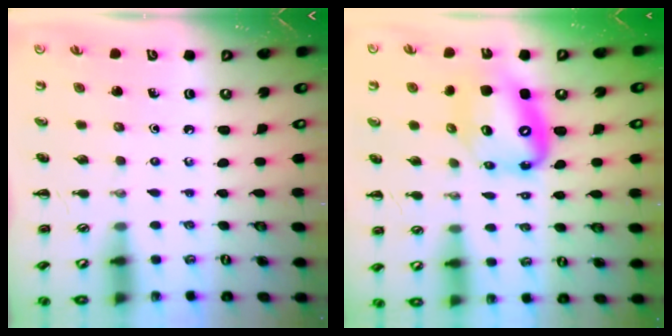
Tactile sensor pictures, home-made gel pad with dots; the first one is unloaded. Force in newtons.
{"total": 12.9, "press": 12.5, "slide": 3.3}